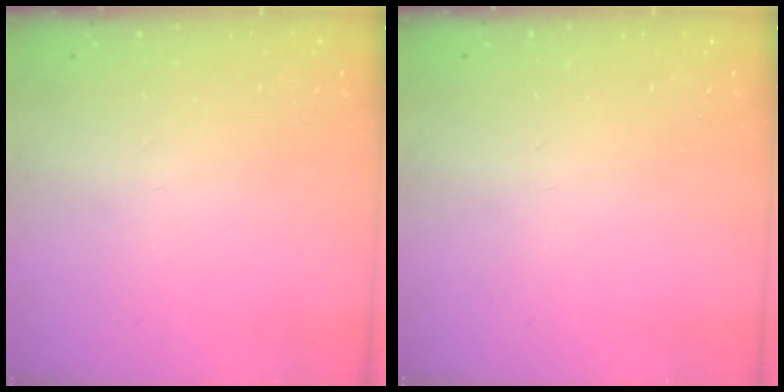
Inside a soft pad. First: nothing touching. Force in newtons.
{"total": 0.0}